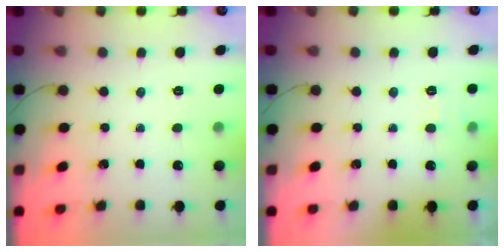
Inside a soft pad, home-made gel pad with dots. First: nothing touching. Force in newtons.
{"total": 3.6, "press": 3.1, "slide": 1.7}